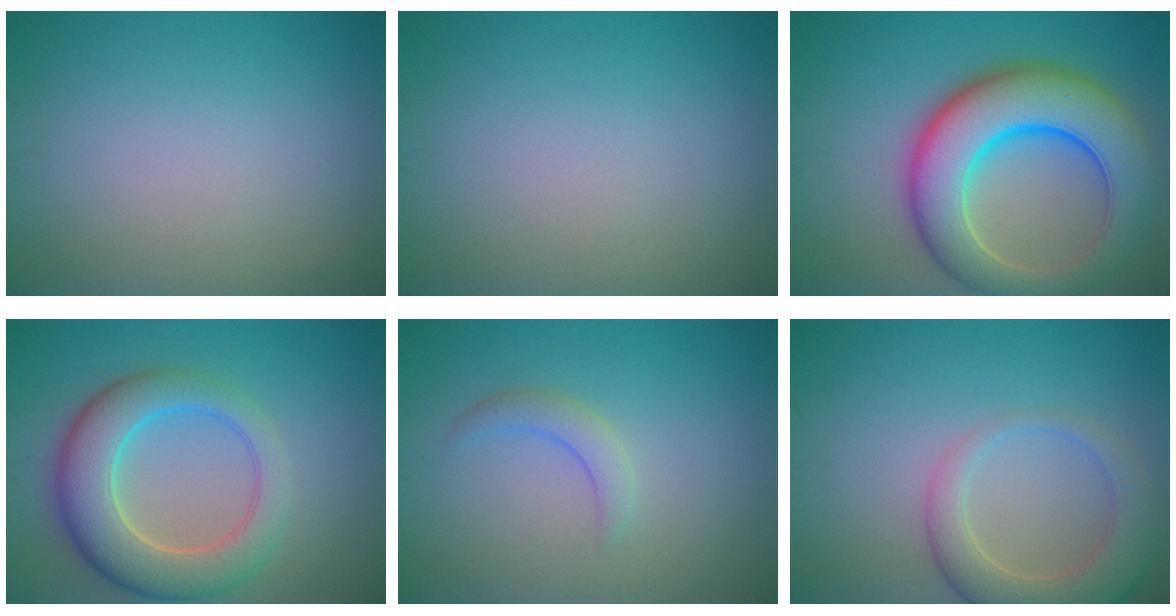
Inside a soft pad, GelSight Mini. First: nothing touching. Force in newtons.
{"total": 0.0}
{"total": 10.9, "press": 10.9, "slide": 0.2}
{"total": 7.7, "press": 7.7, "slide": 0.5}
{"total": 1.9, "press": 1.9, "slide": 0.1}
{"total": 5.2, "press": 5.2, "slide": 0.4}